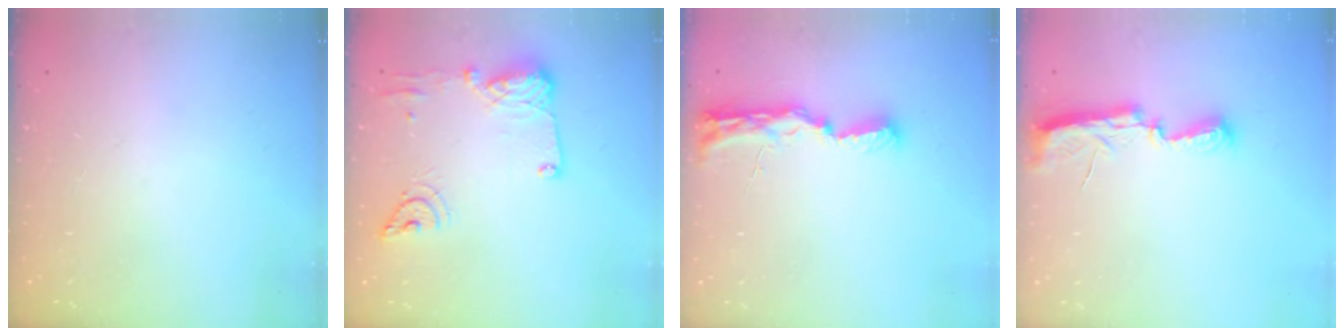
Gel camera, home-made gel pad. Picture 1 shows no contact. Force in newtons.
{"total": 14.2, "press": 14.0, "slide": 1.8}
{"total": 8.8, "press": 8.7, "slide": 0.9}
{"total": 7.4, "press": 7.3, "slide": 0.6}